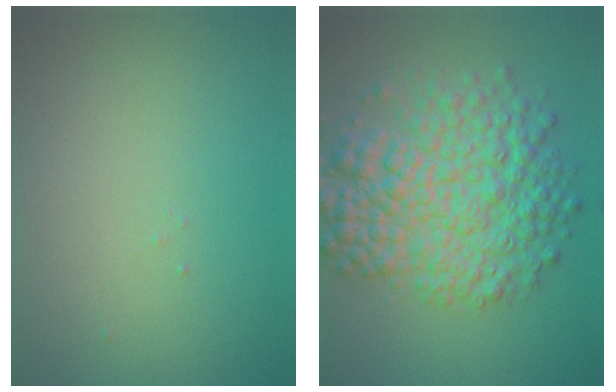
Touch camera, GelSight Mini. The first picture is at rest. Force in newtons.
{"total": 8.4, "press": 8.4, "slide": 0.1}